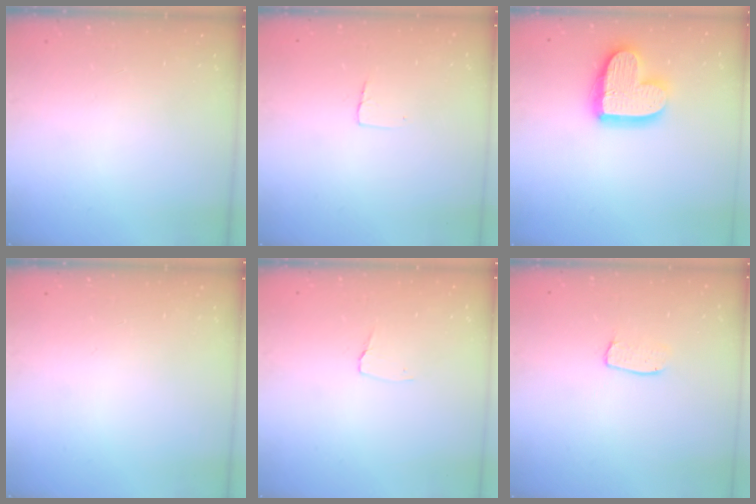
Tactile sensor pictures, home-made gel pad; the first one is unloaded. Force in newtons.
{"total": 2.9, "press": 2.9, "slide": 0.2}
{"total": 16.1, "press": 16.1, "slide": 1.3}
{"total": 0.0}
{"total": 2.9, "press": 2.9, "slide": 0.3}
{"total": 4.8, "press": 4.8, "slide": 0.3}